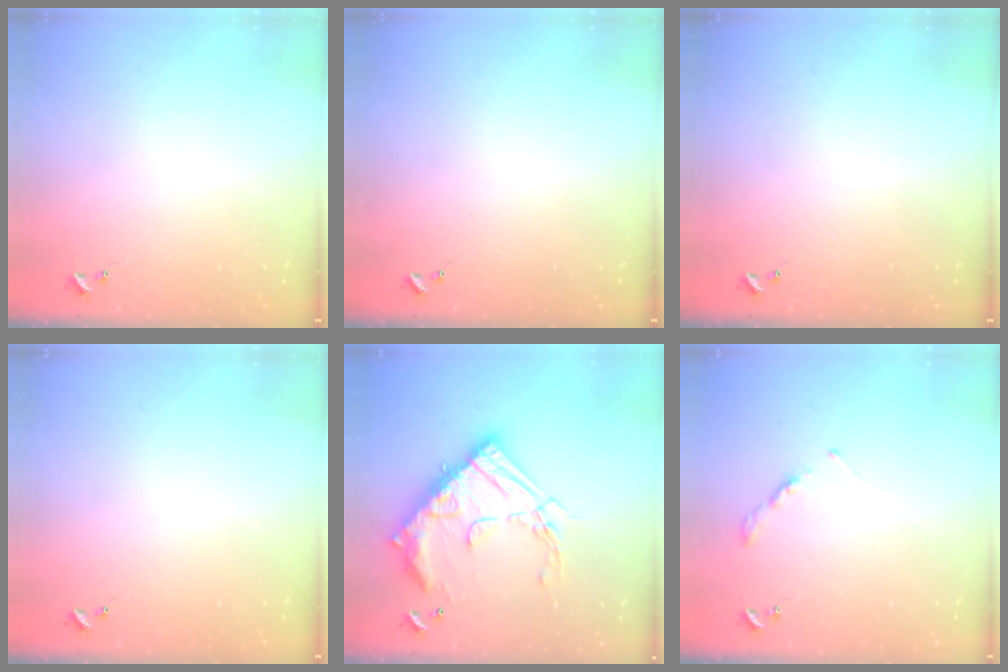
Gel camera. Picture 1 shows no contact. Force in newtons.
{"total": 0.0}
{"total": 0.0}
{"total": 0.0}
{"total": 23.7, "press": 23.6, "slide": 2.2}
{"total": 3.2, "press": 3.2, "slide": 0.4}